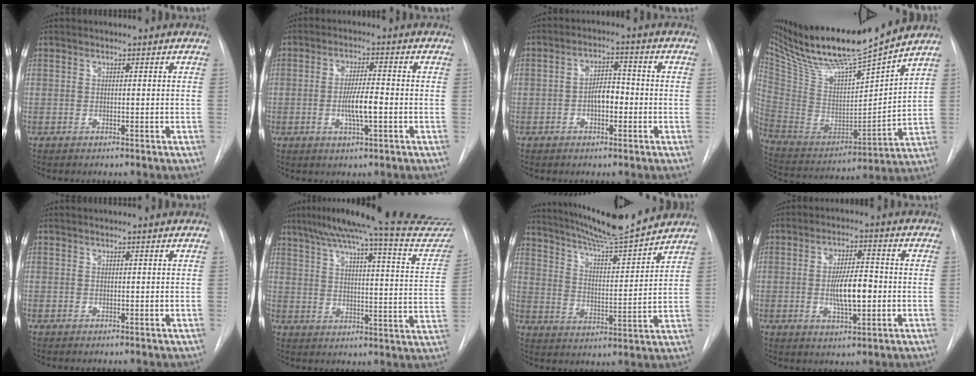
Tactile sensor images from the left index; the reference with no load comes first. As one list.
[{"total": 5.3, "force": [-1.2, 0.7, 5.1], "torque": [-0.098, -0.004, -0.020]}, {"total": 4.3, "force": [-1.1, 2.1, 3.6], "torque": [-0.060, 0.013, -0.021]}, {"total": 22.3, "force": [18.8, 2.0, 11.8], "torque": [-0.219, -0.003, 0.331]}, {"total": 0.9, "force": [0.9, 0.0, 0.2], "torque": [-0.008, 0.007, 0.009]}, {"total": 27.9, "force": [25.2, 1.4, 12.0], "torque": [-0.174, -0.075, 0.307]}, {"total": 15.1, "force": [14.0, 0.1, 5.6], "torque": [-0.096, -0.005, 0.220]}, {"total": 7.3, "force": [-0.8, 2.1, 7.0], "torque": [-0.127, 0.002, -0.013]}]